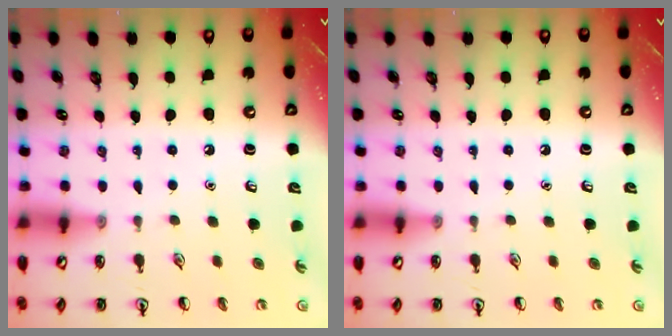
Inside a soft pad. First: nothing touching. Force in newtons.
{"total": 0.0}